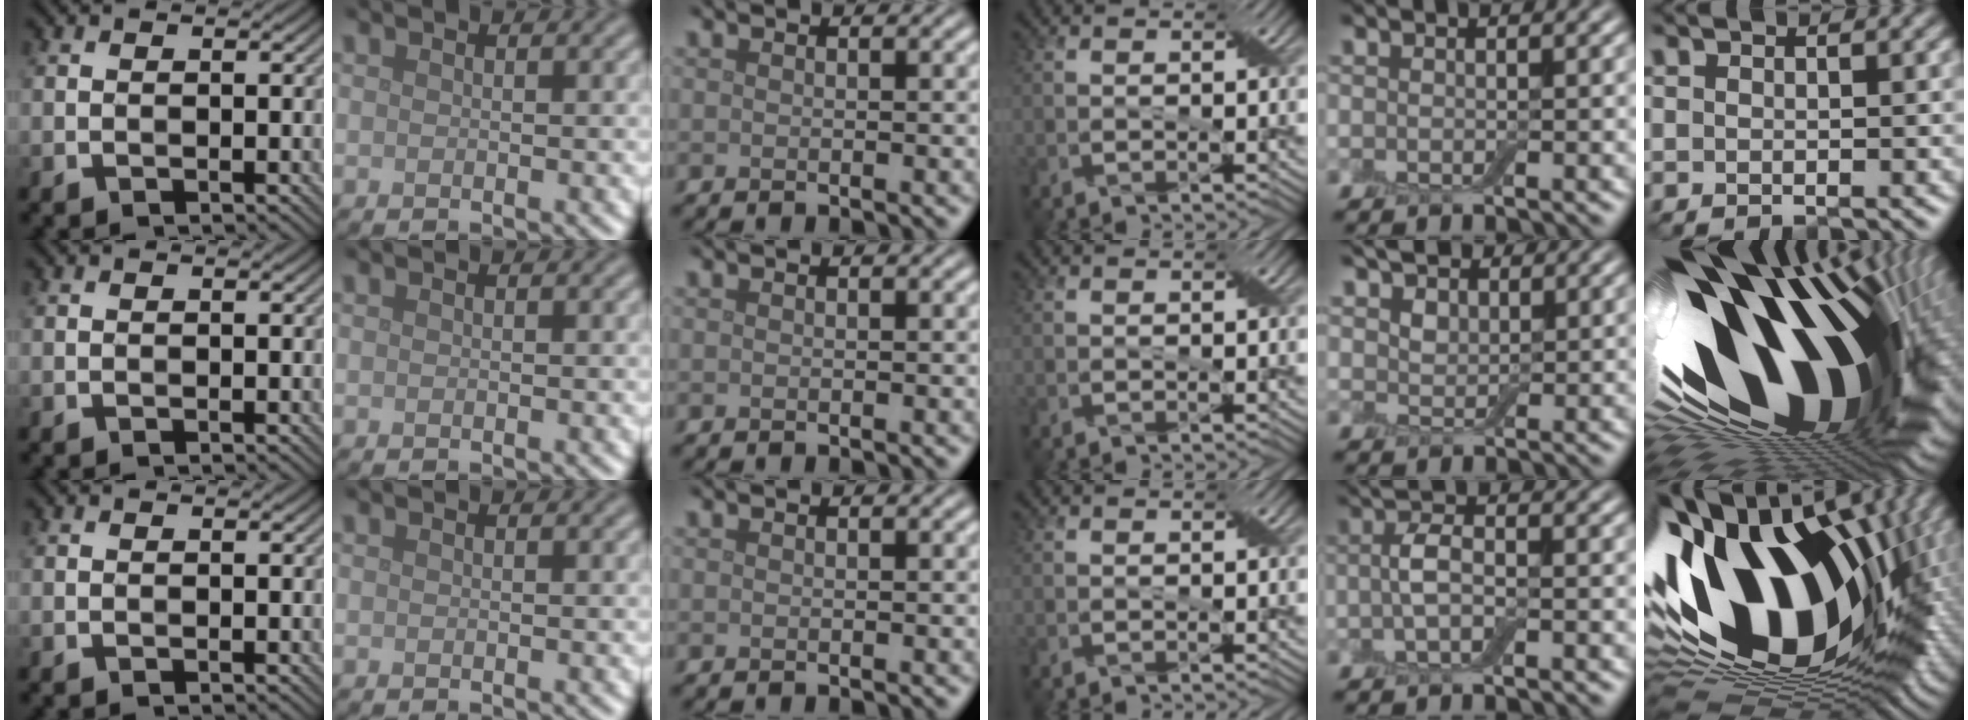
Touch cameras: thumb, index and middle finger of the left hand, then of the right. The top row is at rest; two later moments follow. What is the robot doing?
{"motion": "extract", "object": "drawer"}